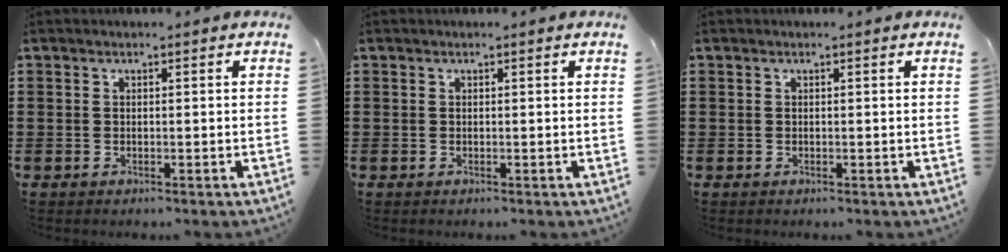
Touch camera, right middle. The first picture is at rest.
{"total": 0.0}
{"total": 0.0}